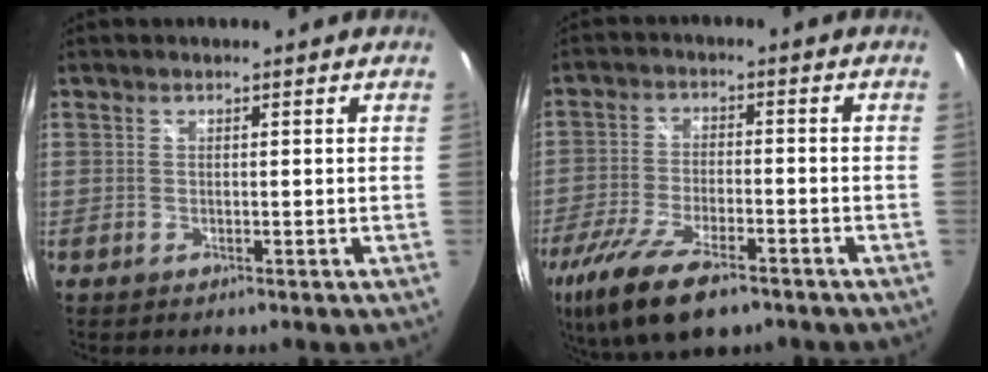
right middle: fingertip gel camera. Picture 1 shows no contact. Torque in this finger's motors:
{"motor_torque": [1.13, -1.01, 0.42, 0.10]}